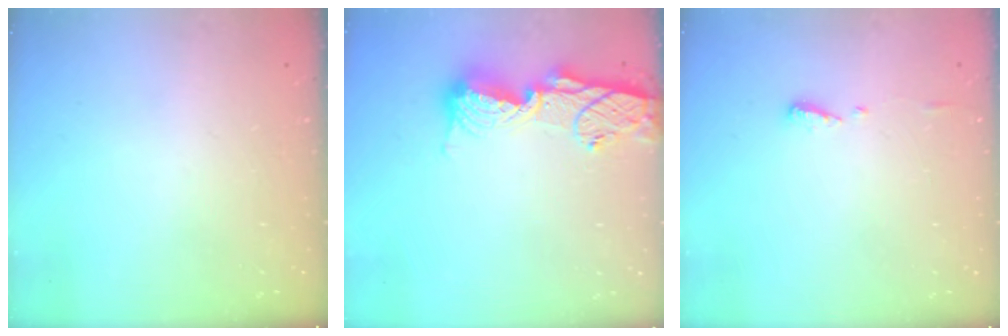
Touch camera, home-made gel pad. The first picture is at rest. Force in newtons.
{"total": 12.9, "press": 12.9, "slide": 1.2}
{"total": 4.9, "press": 4.9, "slide": 0.6}